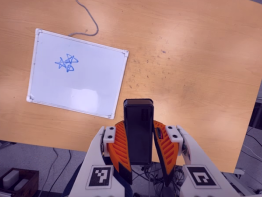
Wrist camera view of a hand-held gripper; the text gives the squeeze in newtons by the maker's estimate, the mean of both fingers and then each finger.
{"total": 10.2, "left": 8.1, "right": 12.3}